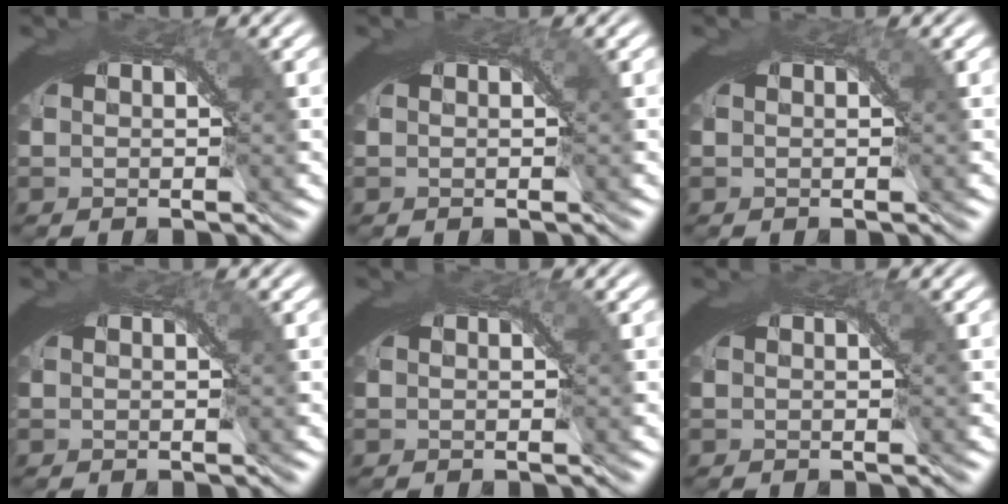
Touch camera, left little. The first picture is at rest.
{"total": 0.0}
{"total": 0.0}
{"total": 0.0}
{"total": 0.0}
{"total": 0.0}